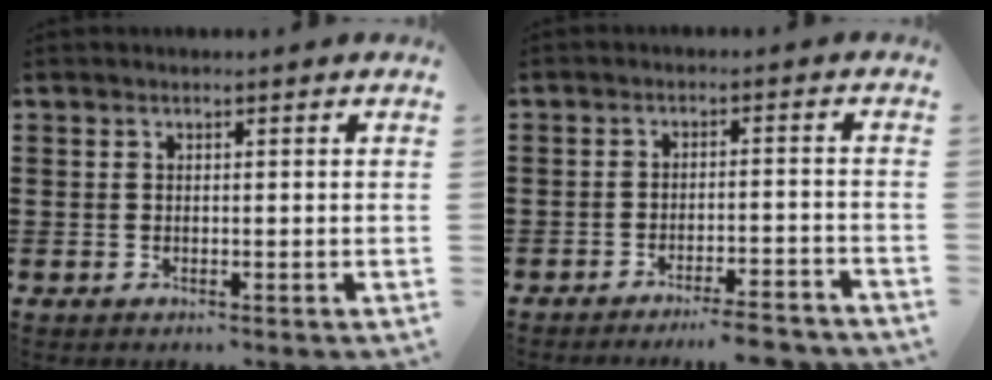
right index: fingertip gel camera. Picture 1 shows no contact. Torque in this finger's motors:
{"motor_torque": [1.14, -1.00, 0.09, -0.01]}